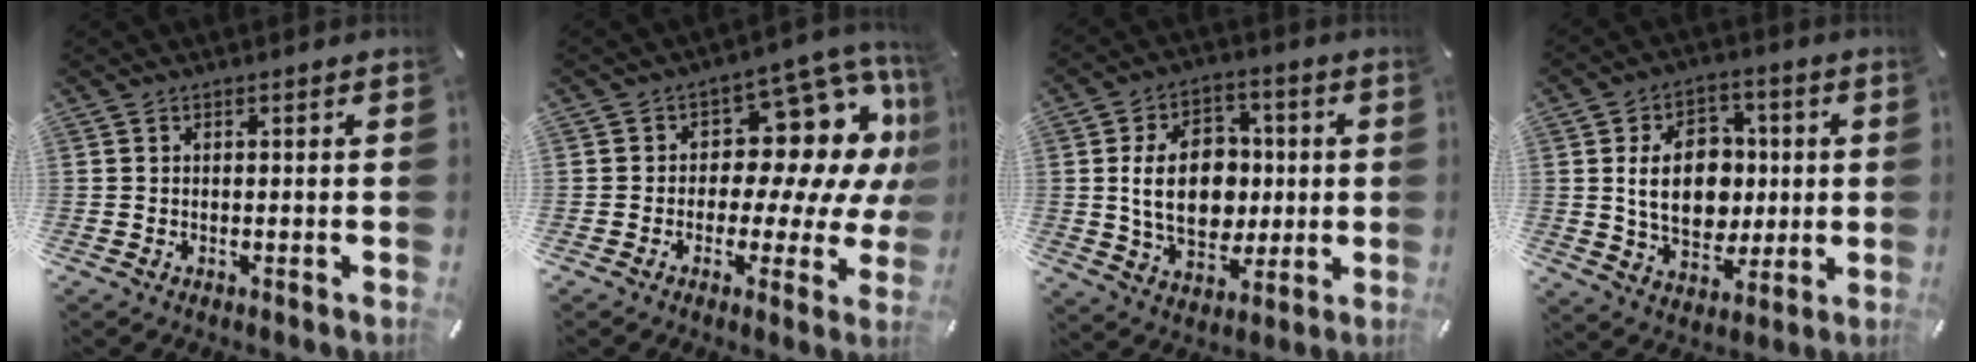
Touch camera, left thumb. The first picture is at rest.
{"total": 14.5, "force": [4.9, 9.2, 10.0], "torque": [-0.130, -0.047, 0.083]}
{"total": 16.1, "force": [0.7, 11.7, 11.0], "torque": [-0.201, 0.011, 0.012]}
{"total": 15.0, "force": [1.0, 11.2, 9.9], "torque": [-0.172, 0.009, 0.016]}